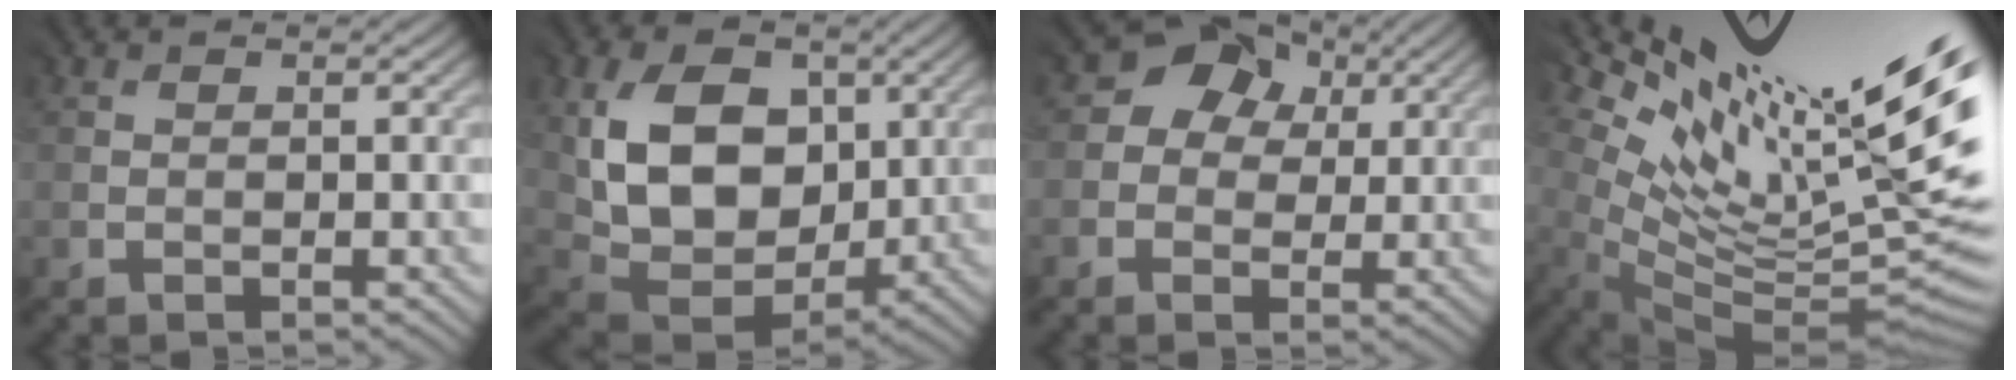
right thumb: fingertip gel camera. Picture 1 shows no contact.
{"total": 12.7, "force": [3.0, 9.0, 8.4], "torque": [-0.175, -0.004, 0.059]}
{"total": 6.8, "force": [1.9, 5.8, 3.1], "torque": [-0.053, 0.010, 0.017]}
{"total": 16.1, "force": [5.8, 4.4, 14.3], "torque": [-0.219, -0.006, 0.128]}